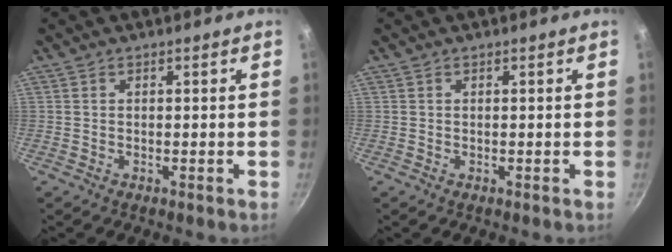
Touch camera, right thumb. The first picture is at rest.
{"total": 0.0}